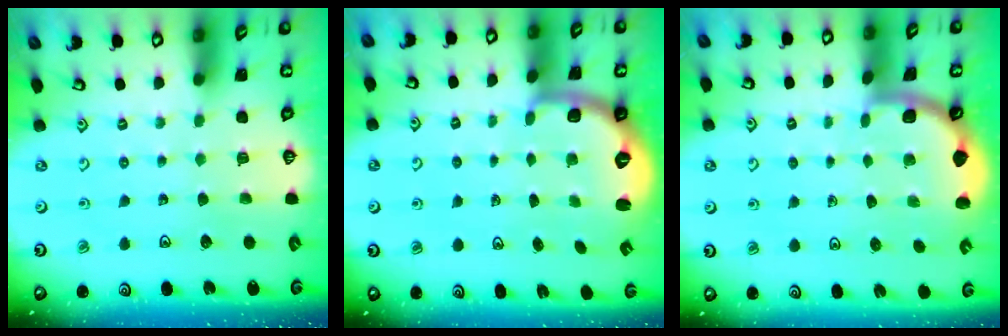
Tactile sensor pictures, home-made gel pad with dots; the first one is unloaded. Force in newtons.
{"total": 2.5, "press": 2.0, "slide": 1.6}
{"total": 1.8, "press": 1.8, "slide": 0.1}